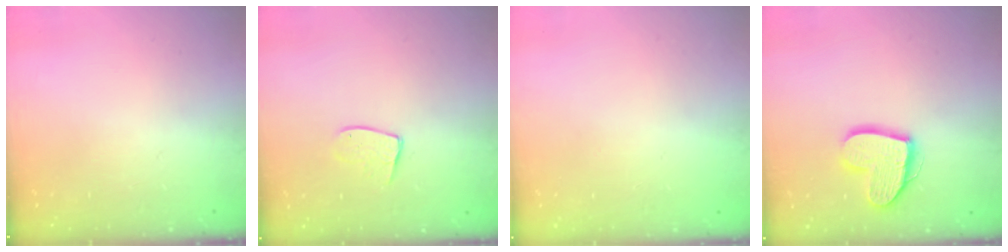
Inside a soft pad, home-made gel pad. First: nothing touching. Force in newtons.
{"total": 7.9, "press": 7.9, "slide": 0.4}
{"total": 0.0}
{"total": 14.0, "press": 13.9, "slide": 1.2}